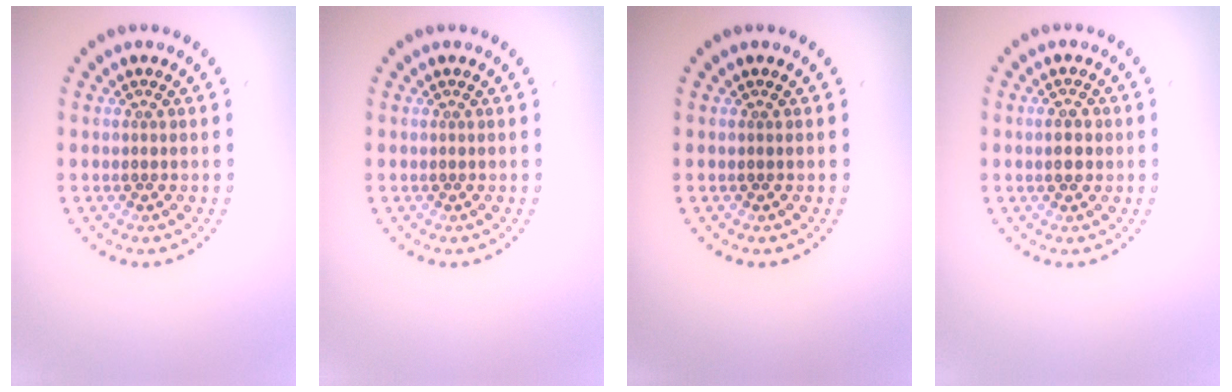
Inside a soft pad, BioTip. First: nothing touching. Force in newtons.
{"total": 0.0}
{"total": 0.0}
{"total": 2.2, "press": 2.2, "slide": 0.2}